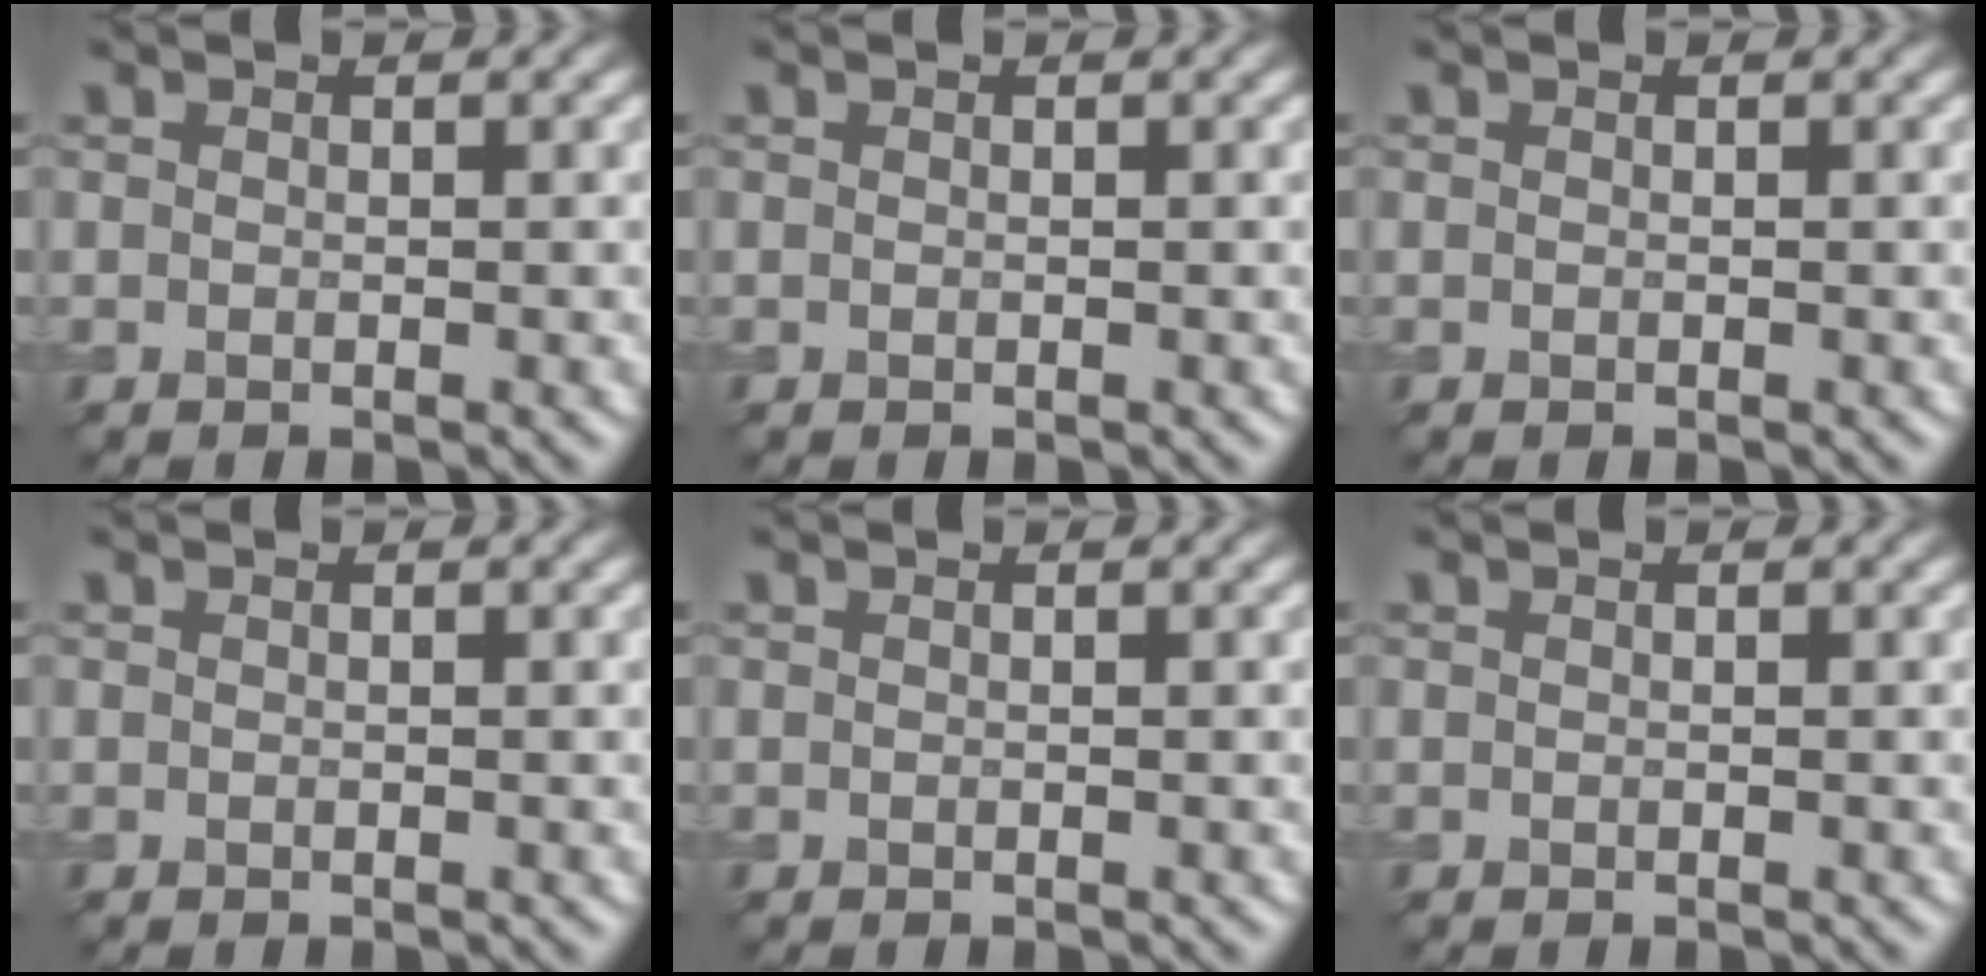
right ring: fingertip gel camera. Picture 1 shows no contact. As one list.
[{"total": 0.0}, {"total": 0.0}, {"total": 0.0}, {"total": 0.0}, {"total": 0.0}]